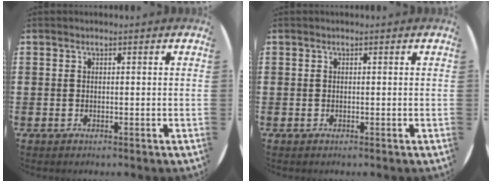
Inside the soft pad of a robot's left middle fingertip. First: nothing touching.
{"total": 0.0}